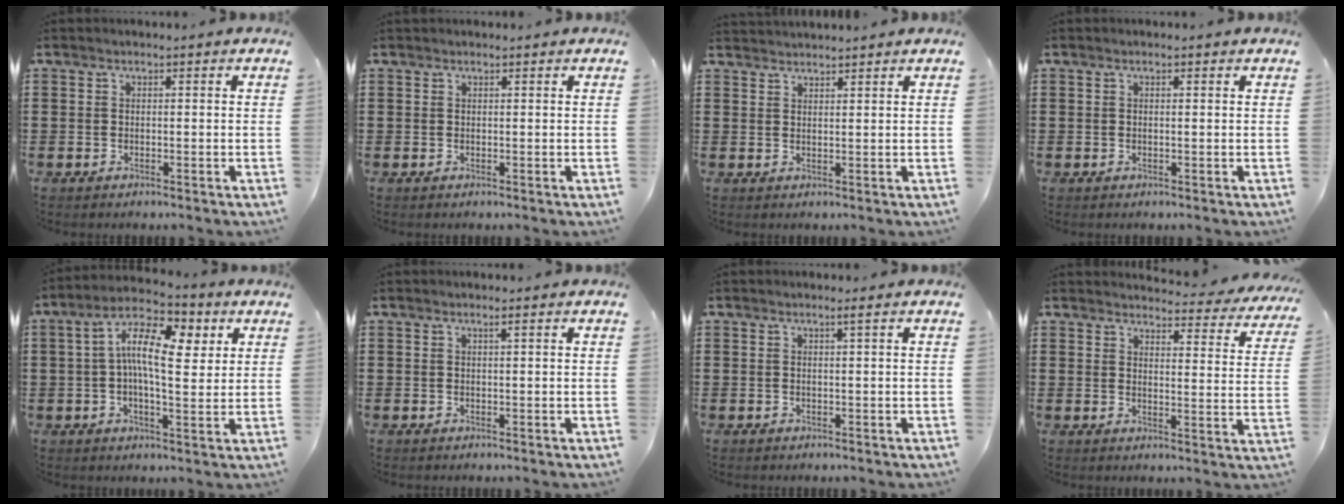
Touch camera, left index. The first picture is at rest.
{"total": 0.0}
{"total": 1.8, "force": [1.8, -0.1, -0.1], "torque": [-0.002, 0.001, 0.035]}
{"total": 0.6, "force": [0.2, 0.1, 0.5], "torque": [-0.011, 0.000, 0.005]}
{"total": 11.8, "force": [3.7, 4.9, 10.1], "torque": [-0.182, 0.000, 0.062]}
{"total": 0.6, "force": [0.3, 0.0, 0.5], "torque": [-0.010, -0.003, 0.006]}
{"total": 0.9, "force": [0.3, -0.2, 0.8], "torque": [-0.014, -0.003, 0.005]}
{"total": 3.7, "force": [3.6, 0.3, 0.9], "torque": [-0.019, -0.030, 0.057]}